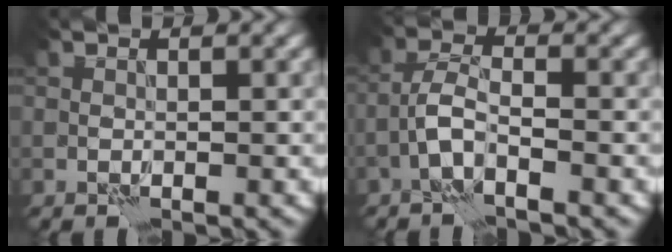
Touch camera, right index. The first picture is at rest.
{"total": 1.7, "force": [-1.0, 0.0, 1.4], "torque": [-0.033, 0.006, -0.025]}